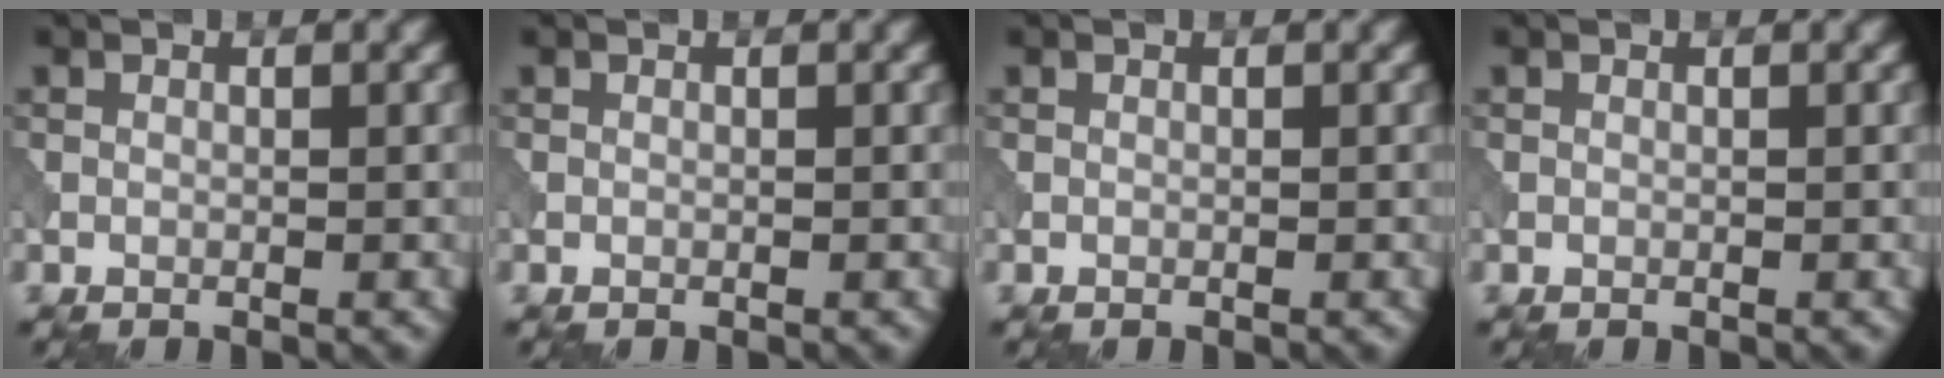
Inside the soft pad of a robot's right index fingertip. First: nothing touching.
{"total": 0.0}
{"total": 0.0}
{"total": 0.0}